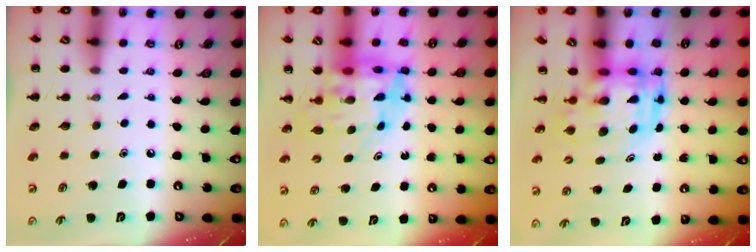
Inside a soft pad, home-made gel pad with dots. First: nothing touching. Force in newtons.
{"total": 7.9, "press": 7.8, "slide": 1.7}
{"total": 3.9, "press": 3.8, "slide": 0.8}